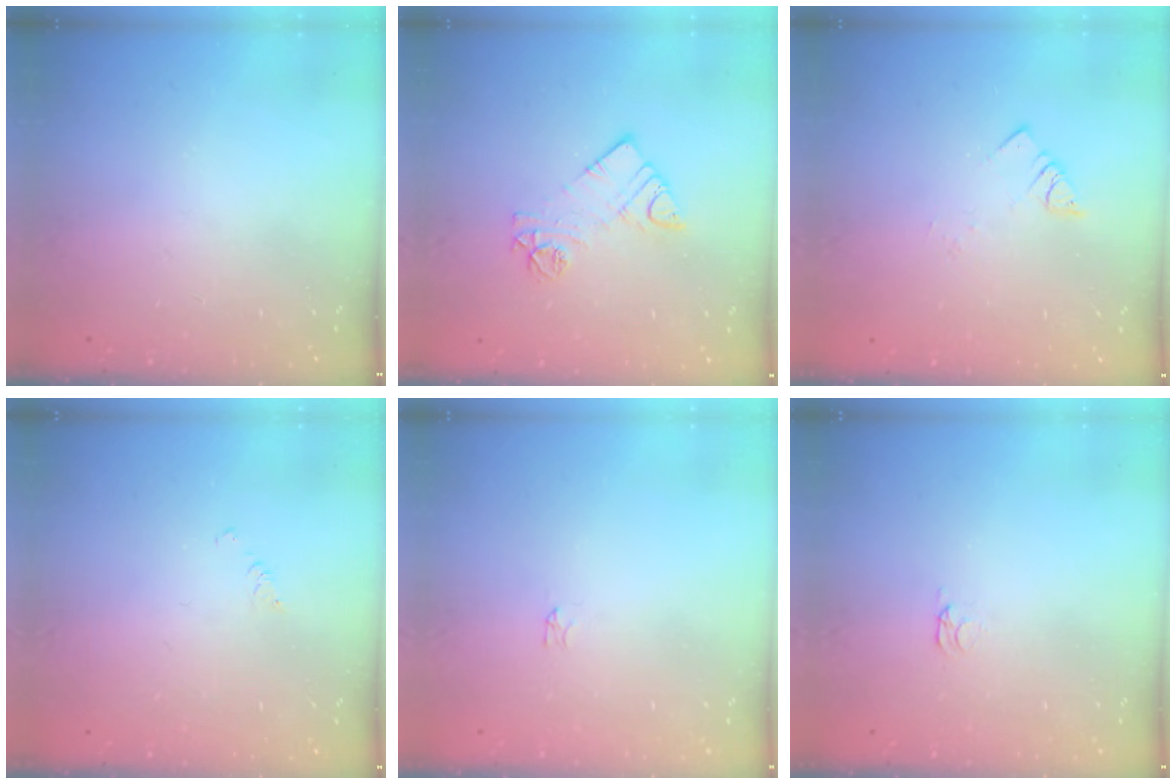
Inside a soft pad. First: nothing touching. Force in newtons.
{"total": 9.4, "press": 9.4, "slide": 0.7}
{"total": 2.8, "press": 2.8, "slide": 0.3}
{"total": 1.2, "press": 1.2, "slide": 0.2}
{"total": 0.0}
{"total": 1.6, "press": 1.6, "slide": 0.4}